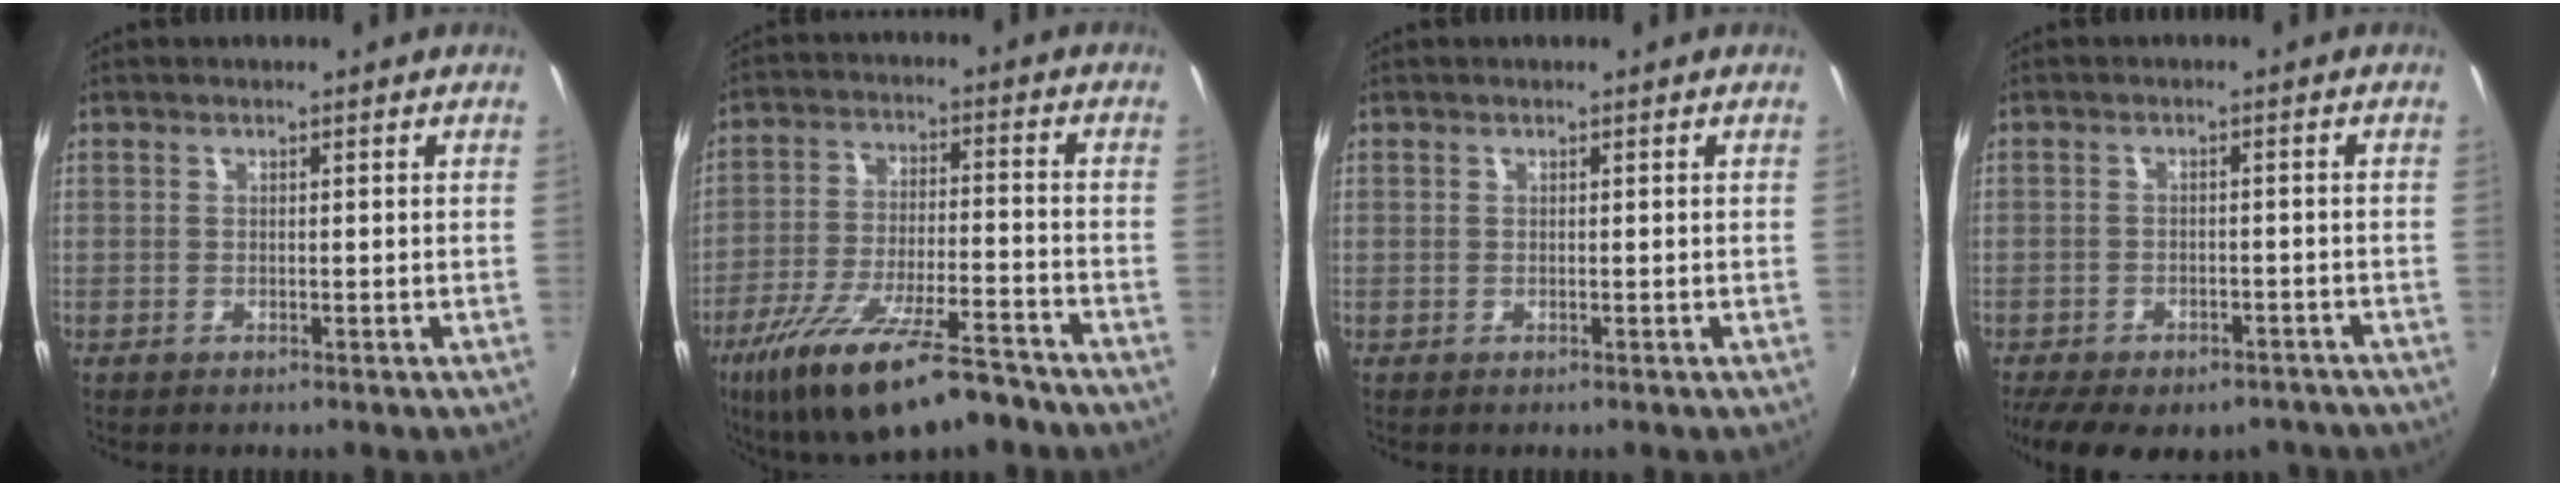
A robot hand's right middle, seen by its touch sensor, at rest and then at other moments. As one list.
[{"total": 17.4, "force": [-12.4, 4.3, 11.4], "torque": [-0.222, -0.035, -0.208]}, {"total": 0.0}, {"total": 15.6, "force": [-11.8, 6.9, 7.6], "torque": [-0.163, -0.029, -0.156]}]